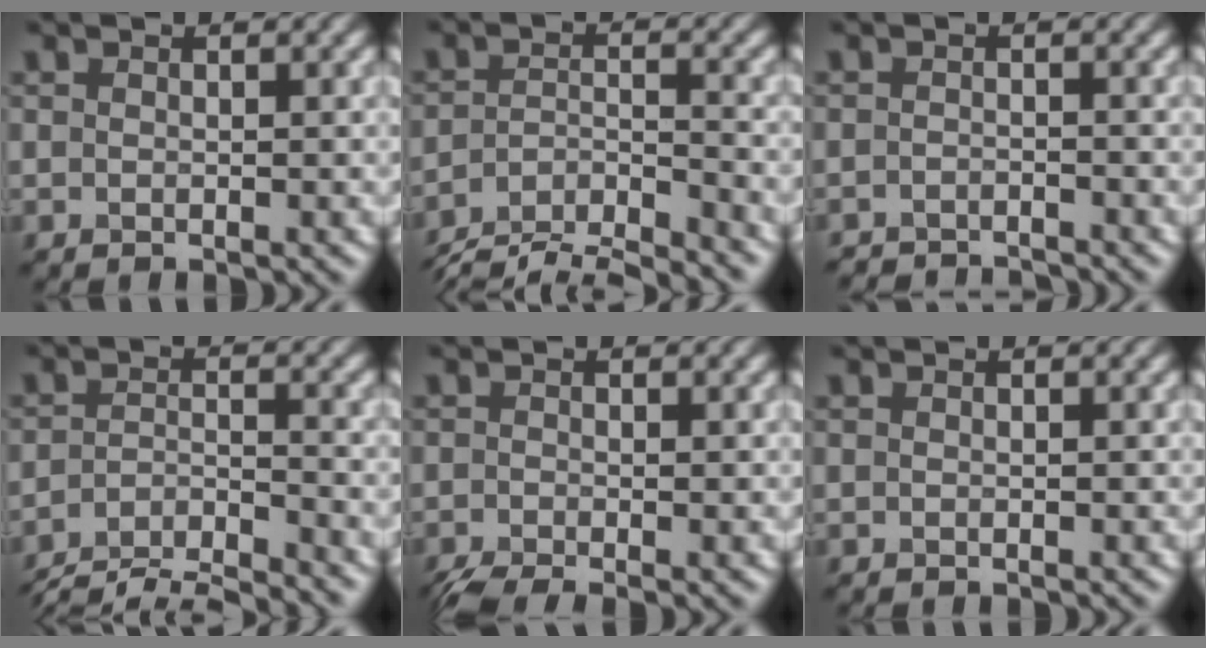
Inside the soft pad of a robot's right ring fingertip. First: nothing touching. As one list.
[{"total": 7.0, "force": [-6.4, 1.4, 2.5], "torque": [-0.041, -0.013, -0.110]}, {"total": 3.4, "force": [-3.3, 0.4, 0.5], "torque": [-0.005, -0.012, -0.053]}, {"total": 6.2, "force": [-5.7, 1.1, 2.3], "torque": [-0.038, -0.011, -0.100]}, {"total": 3.0, "force": [-2.2, 0.6, 1.9], "torque": [-0.036, -0.011, -0.046]}, {"total": 0.0}]